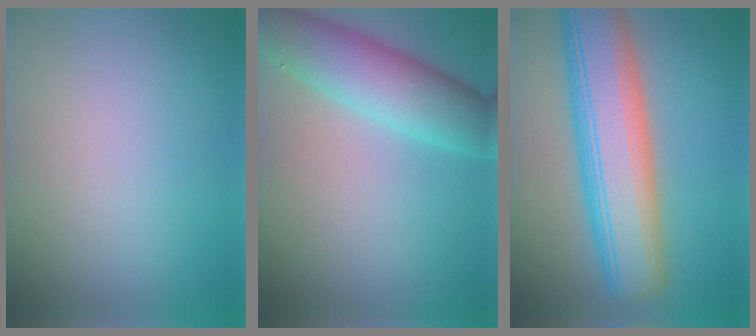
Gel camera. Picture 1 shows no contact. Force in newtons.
{"total": 6.9, "press": 6.9, "slide": 0.1}
{"total": 10.4, "press": 10.4, "slide": 0.4}